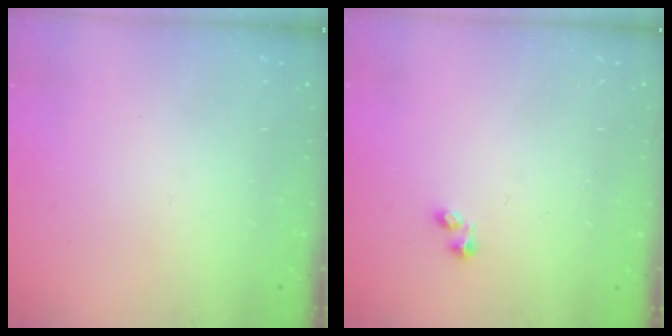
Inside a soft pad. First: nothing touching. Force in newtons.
{"total": 1.2, "press": 1.1, "slide": 0.5}